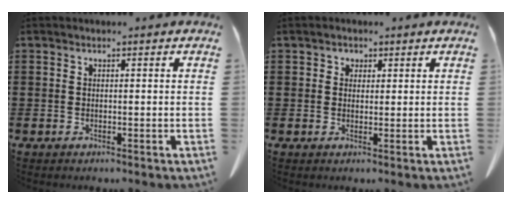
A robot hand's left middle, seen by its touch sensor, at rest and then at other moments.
{"total": 1.3, "force": [0.7, 1.0, 0.2], "torque": [-0.008, 0.005, 0.013]}